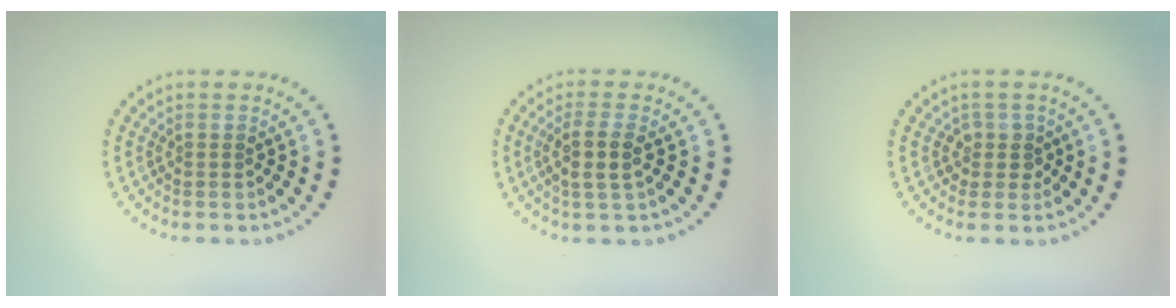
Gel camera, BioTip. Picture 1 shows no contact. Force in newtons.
{"total": 2.6, "press": 2.3, "slide": 1.3}
{"total": 1.7, "press": 1.3, "slide": 1.0}